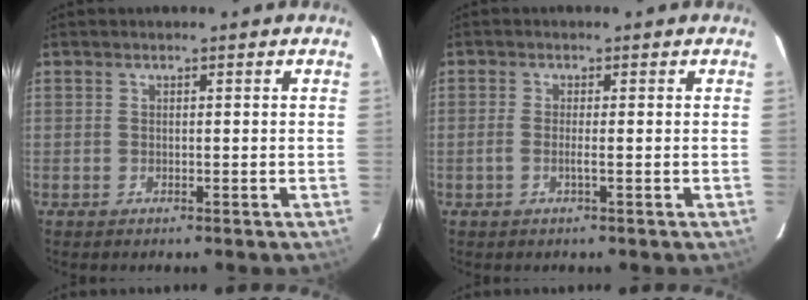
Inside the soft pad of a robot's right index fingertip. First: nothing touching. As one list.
[{"total": 1.6, "force": [-0.5, -0.2, 1.5], "torque": [-0.029, -0.001, -0.011]}]